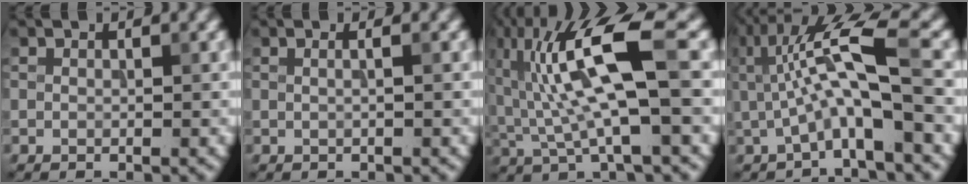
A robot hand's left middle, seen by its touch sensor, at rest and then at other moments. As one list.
[{"total": 1.6, "force": [0.4, 0.8, 1.3], "torque": [0.000, -0.001, -0.012]}, {"total": 10.1, "force": [1.5, 2.3, 9.8], "torque": [-0.194, 0.006, 0.030]}, {"total": 7.7, "force": [0.5, 1.6, 7.5], "torque": [-0.135, 0.009, 0.007]}]